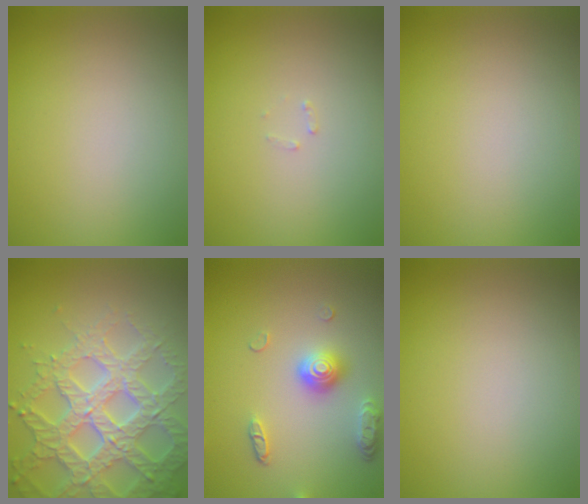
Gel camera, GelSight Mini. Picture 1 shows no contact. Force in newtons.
{"total": 0.6, "press": 0.6, "slide": 0.1}
{"total": 0.0}
{"total": 7.0, "press": 6.7, "slide": 1.8}
{"total": 3.6, "press": 3.0, "slide": 2.0}
{"total": 0.0}